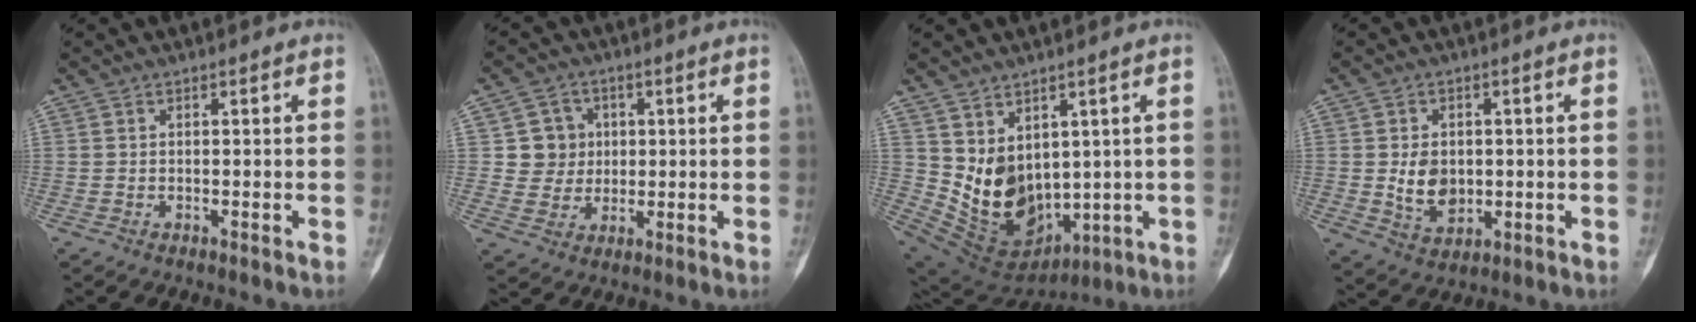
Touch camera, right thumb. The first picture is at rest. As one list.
[{"total": 6.6, "force": [1.2, 6.4, 1.2], "torque": [0.018, 0.005, 0.018]}, {"total": 13.2, "force": [1.9, 9.8, 8.7], "torque": [-0.120, -0.024, 0.079]}, {"total": 7.0, "force": [0.0, 5.2, 4.7], "torque": [-0.058, -0.007, 0.013]}]